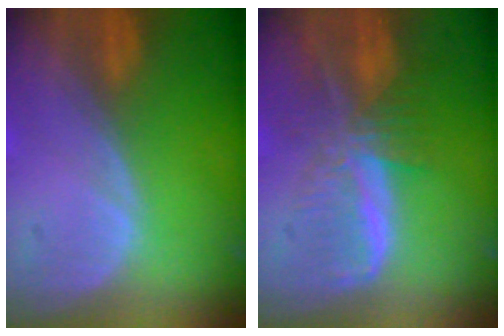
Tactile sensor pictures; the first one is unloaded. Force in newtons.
{"total": 8.1, "press": 6.9, "slide": 4.1}